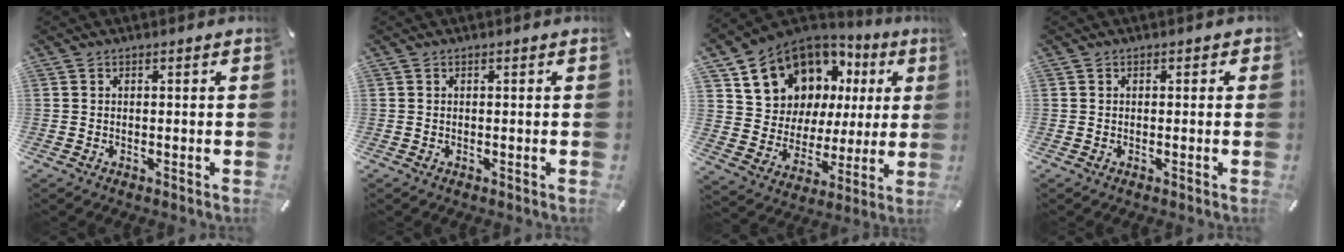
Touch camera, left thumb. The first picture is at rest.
{"total": 0.0}
{"total": 14.1, "force": [8.7, 10.5, 3.7], "torque": [-0.088, -0.068, 0.175]}
{"total": 0.9, "force": [-0.1, 0.8, 0.3], "torque": [0.002, 0.002, -0.006]}